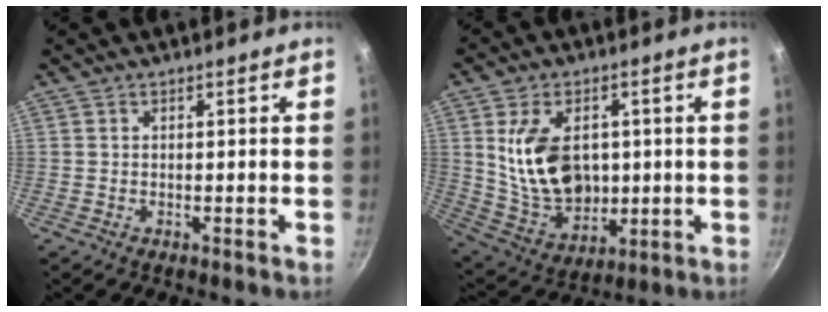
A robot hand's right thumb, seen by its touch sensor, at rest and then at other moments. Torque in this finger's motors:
{"motor_torque": [-0.66, 1.31, 1.28, -0.02, 0.10]}